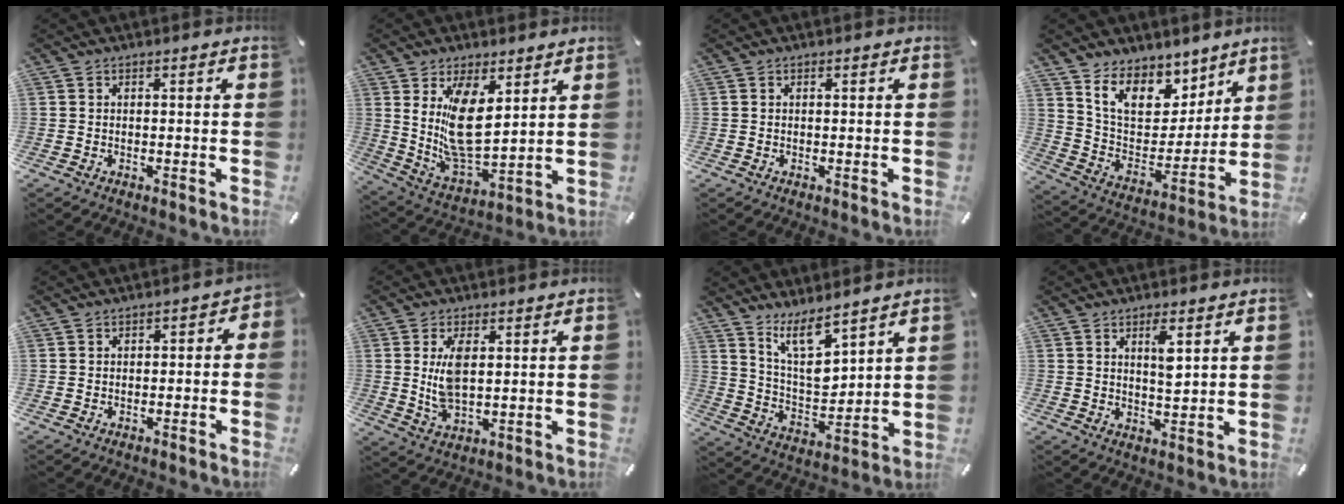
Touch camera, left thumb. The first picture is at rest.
{"total": 13.5, "force": [5.5, 7.5, 9.8], "torque": [-0.203, -0.034, 0.104]}
{"total": 0.0}
{"total": 13.1, "force": [9.5, 8.2, 3.8], "torque": [-0.079, -0.083, 0.182]}
{"total": 2.4, "force": [-1.6, 1.3, 1.1], "torque": [-0.018, 0.013, -0.032]}
{"total": 7.2, "force": [1.2, 3.6, 6.1], "torque": [-0.141, -0.007, 0.015]}
{"total": 10.7, "force": [8.0, 4.3, 5.7], "torque": [-0.102, -0.052, 0.148]}
{"total": 4.9, "force": [2.3, 1.5, 4.1], "torque": [-0.065, -0.008, 0.033]}